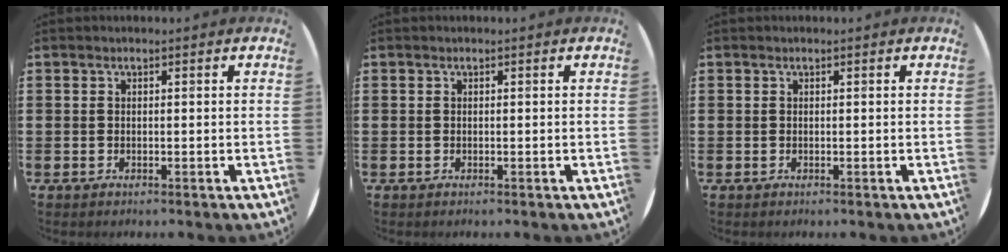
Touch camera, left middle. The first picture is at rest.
{"total": 0.0}
{"total": 0.0}